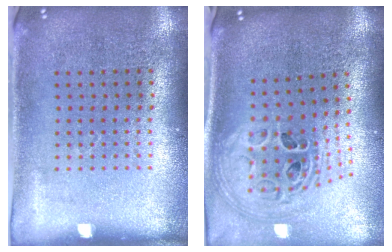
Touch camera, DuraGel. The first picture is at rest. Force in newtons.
{"total": 2.1, "press": 1.6, "slide": 1.3}